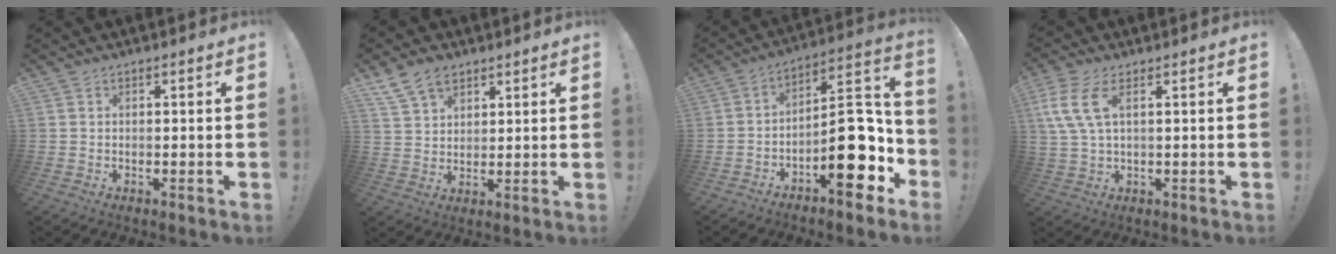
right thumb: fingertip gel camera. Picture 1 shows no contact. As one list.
[{"total": 9.0, "force": [6.0, 5.7, 3.4], "torque": [-0.055, -0.027, 0.119]}, {"total": 18.2, "force": [-6.6, 7.3, 15.3], "torque": [-0.198, 0.042, -0.098]}, {"total": 8.7, "force": [3.2, 3.5, 7.3], "torque": [-0.149, -0.004, 0.064]}]